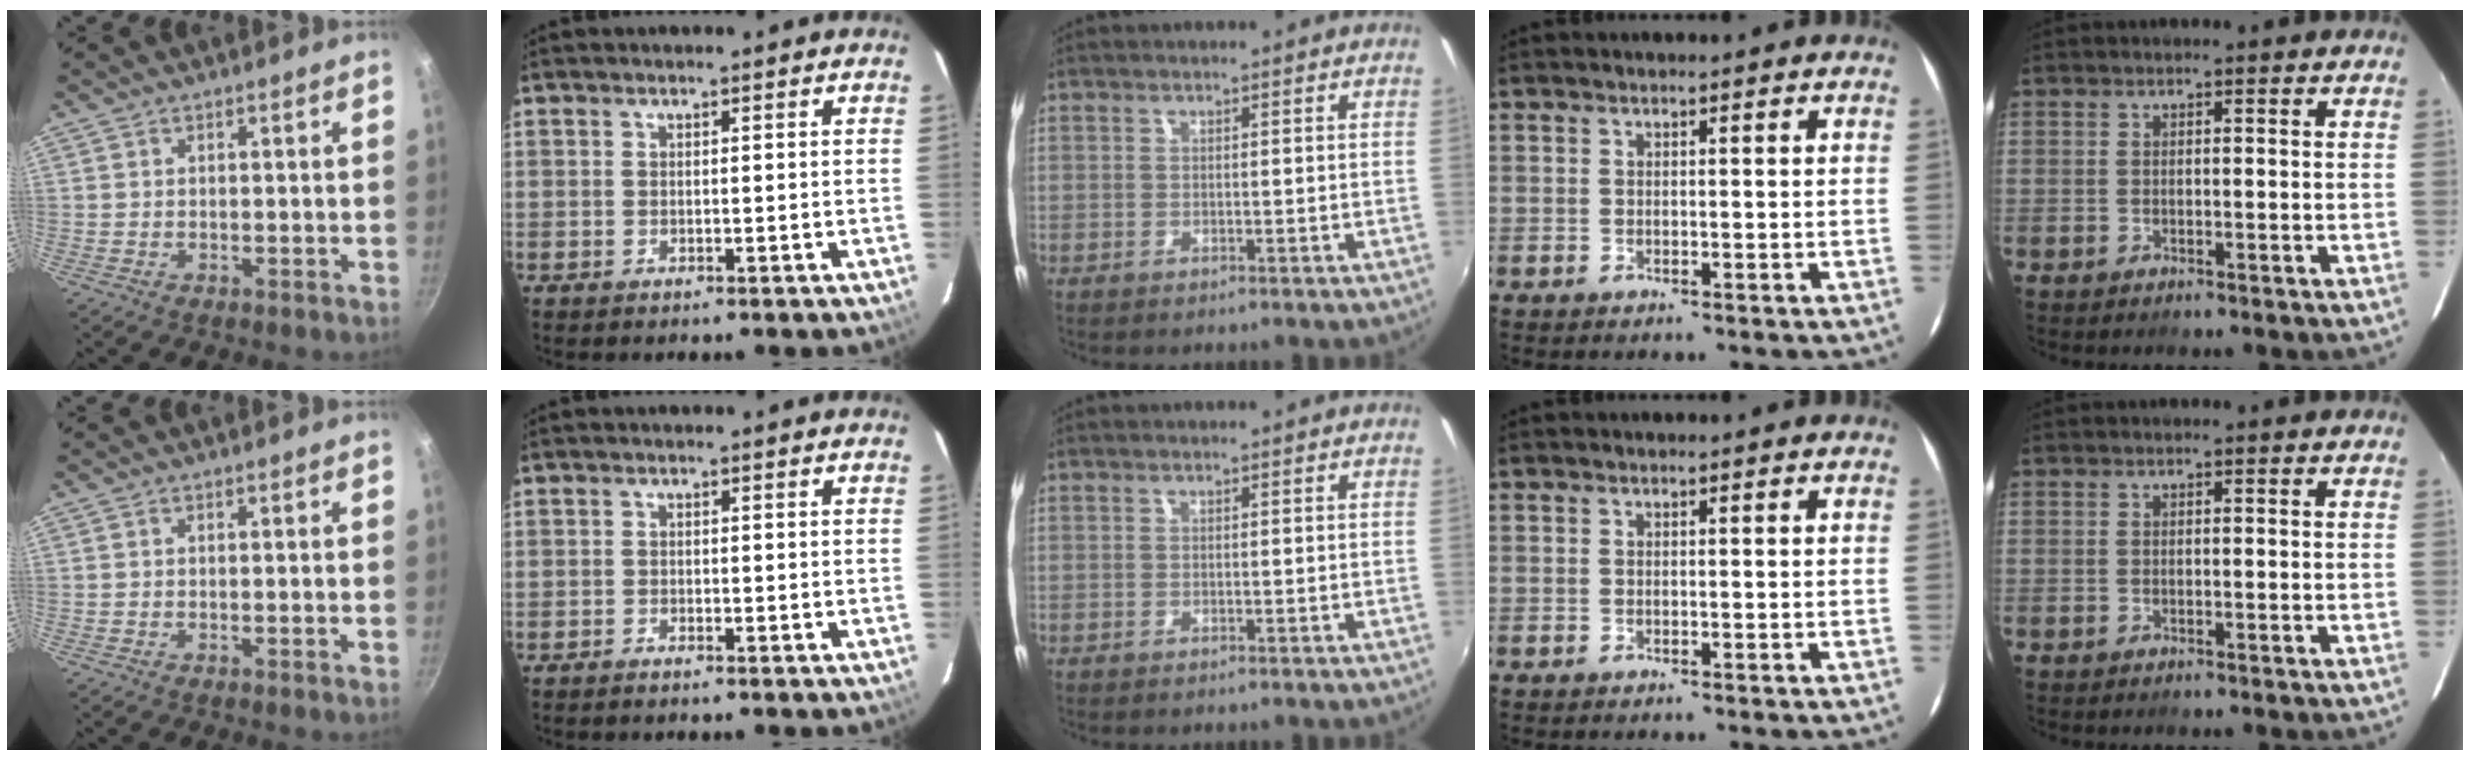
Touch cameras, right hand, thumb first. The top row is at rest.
{"thumb": {"total": 0.6, "force": [-0.2, -0.1, 0.5], "torque": [-0.010, 0.000, -0.005]}, "index": {"total": 0.9, "force": [-0.9, 0.2, 0.2], "torque": [-0.012, 0.000, -0.019]}}